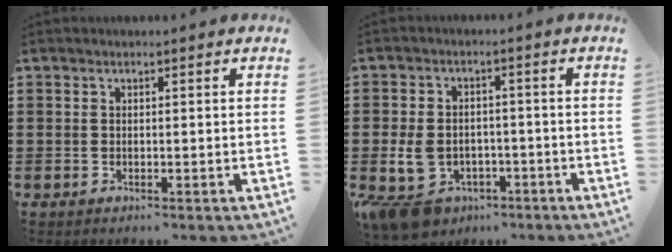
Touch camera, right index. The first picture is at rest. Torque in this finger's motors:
{"motor_torque": [1.07, 1.07, 0.89, 0.18]}